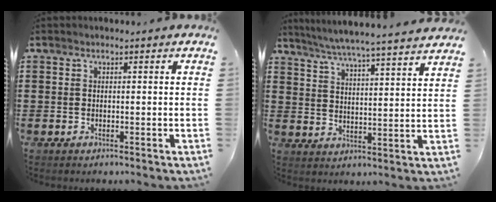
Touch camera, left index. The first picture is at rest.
{"total": 5.3, "force": [4.8, -1.1, 1.9], "torque": [-0.056, -0.038, 0.078]}